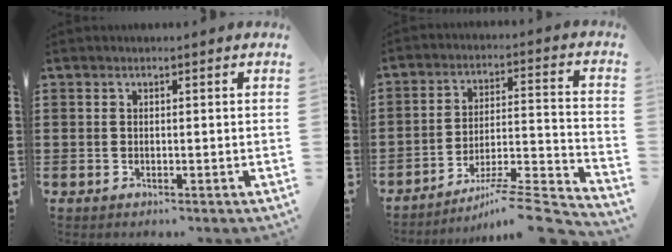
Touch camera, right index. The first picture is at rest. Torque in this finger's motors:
{"motor_torque": [-0.25, -0.25, -1.05, -0.21]}